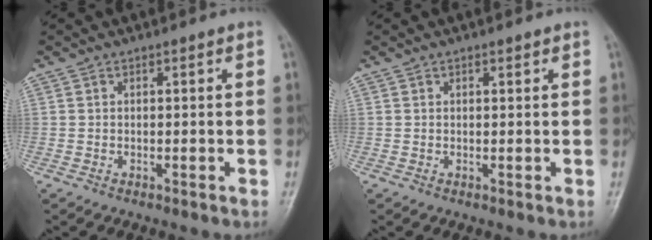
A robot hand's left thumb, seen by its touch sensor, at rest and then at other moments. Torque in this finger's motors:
{"motor_torque": [-0.13, 0.13, -0.23, -0.18, -0.09]}